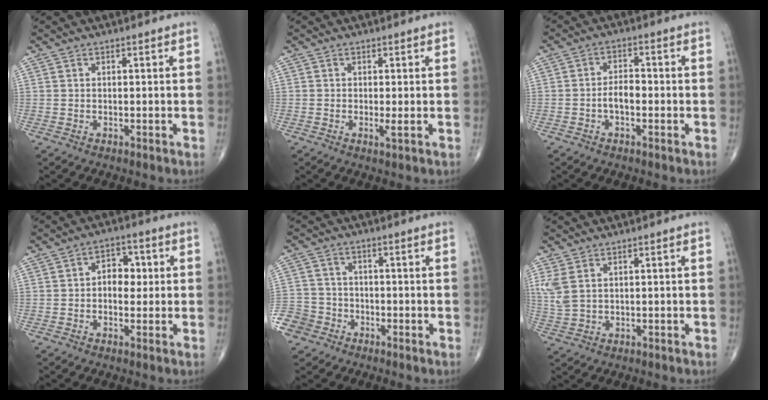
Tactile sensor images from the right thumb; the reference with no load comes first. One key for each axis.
{"total": 1.3, "fx": -0.1, "fy": 0.1, "fz": 1.2, "tx": -0.026, "ty": -0.006, "tz": -0.004}
{"total": 3.7, "fx": -1.1, "fy": 2.0, "fz": 3.0, "tx": -0.048, "ty": 0.017, "tz": -0.024}
{"total": 5.7, "fx": 0.4, "fy": 4.0, "fz": 4.1, "tx": -0.031, "ty": 0.011, "tz": -0.001}
{"total": 8.0, "fx": -4.4, "fy": 6.6, "fz": 1.5, "tx": -0.028, "ty": 0.027, "tz": -0.084}
{"total": 4.2, "fx": 1.6, "fy": 2.4, "fz": 3.1, "tx": -0.085, "ty": 0.003, "tz": 0.043}